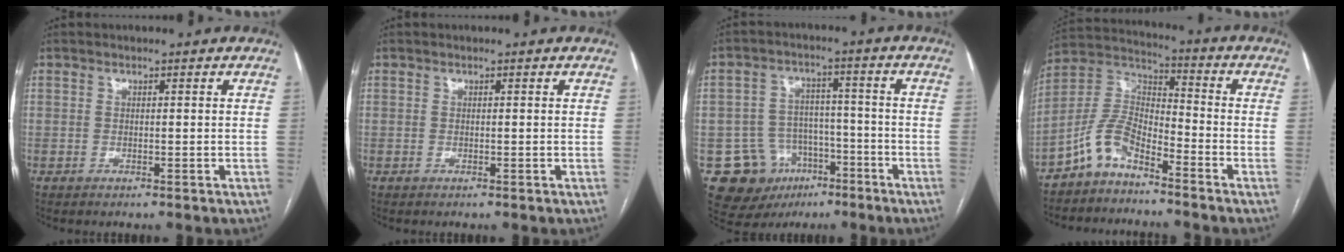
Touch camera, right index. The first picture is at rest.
{"total": 0.0}
{"total": 11.3, "force": [-5.6, 9.3, 3.1], "torque": [-0.047, 0.040, -0.074]}
{"total": 8.1, "force": [-6.0, 3.0, 4.5], "torque": [-0.102, 0.027, -0.123]}